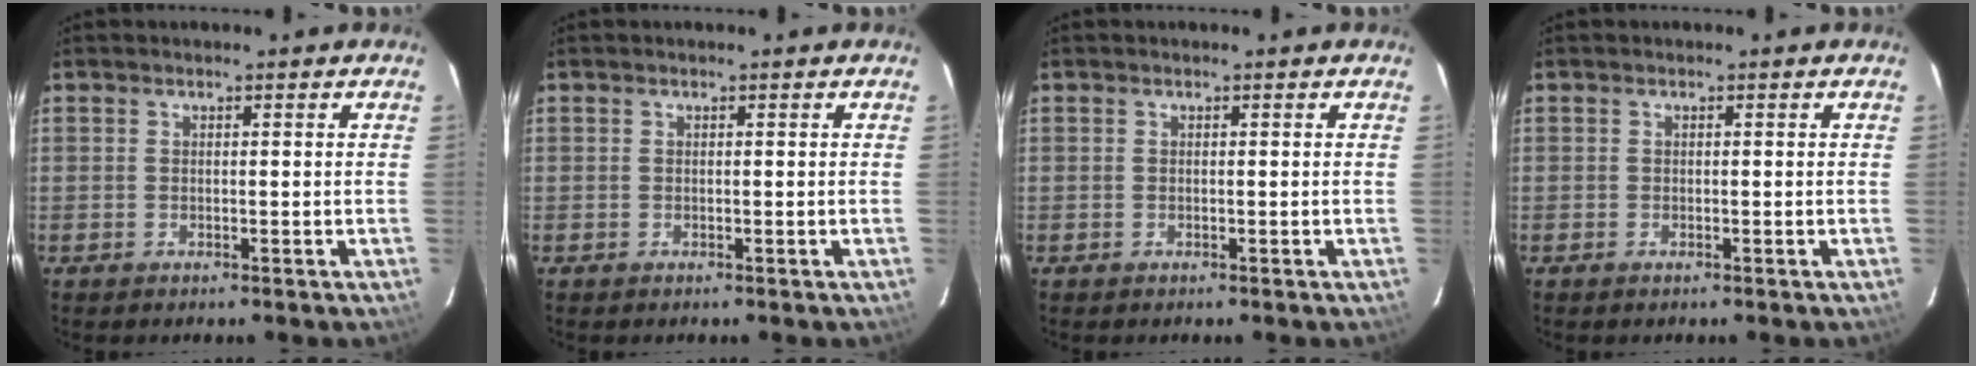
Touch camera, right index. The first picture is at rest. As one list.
[{"total": 0.0}, {"total": 0.0}, {"total": 0.0}]